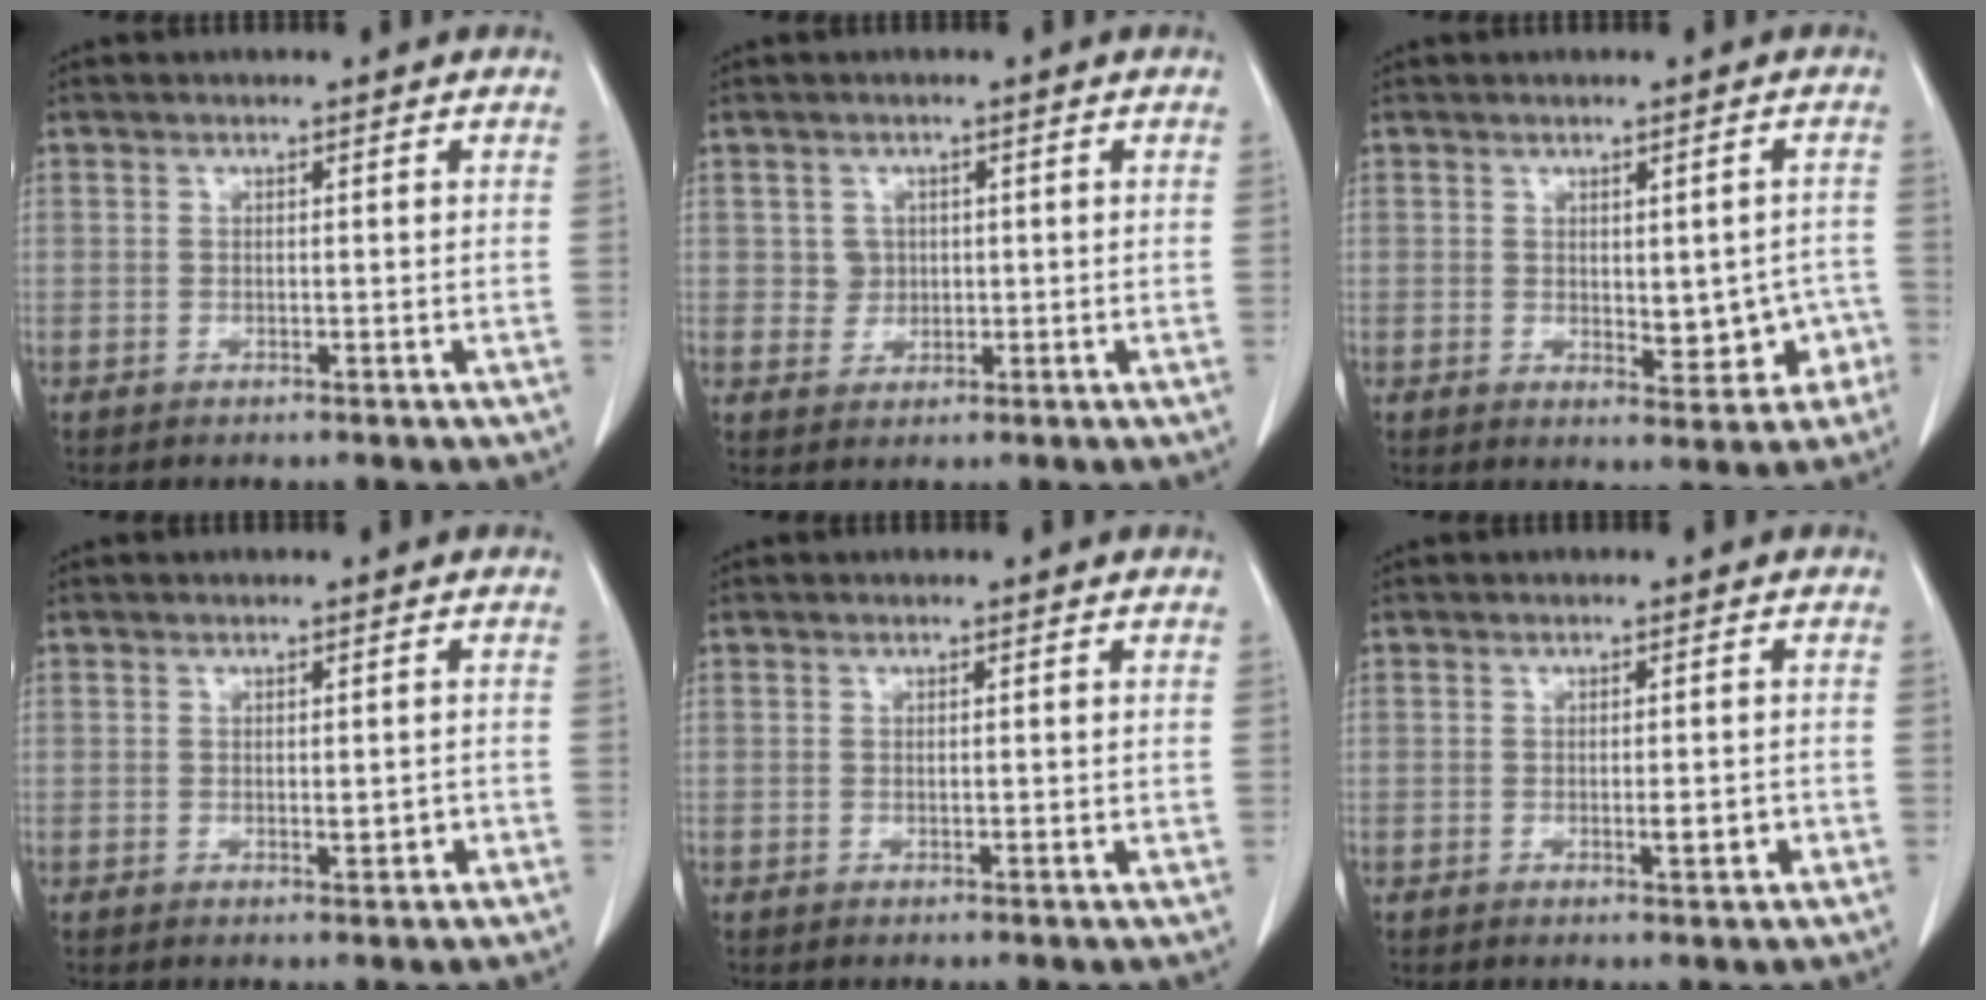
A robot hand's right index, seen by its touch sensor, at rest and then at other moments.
{"total": 2.3, "force": [0.4, 2.3, 0.3], "torque": [-0.002, 0.001, 0.009]}
{"total": 6.0, "force": [-1.3, 3.1, 5.0], "torque": [-0.048, 0.011, -0.005]}
{"total": 1.8, "force": [-0.5, 0.7, 1.6], "torque": [-0.022, 0.000, -0.004]}
{"total": 0.8, "force": [0.0, 0.2, 0.8], "torque": [-0.015, -0.002, 0.001]}
{"total": 2.5, "force": [-0.8, 0.5, 2.3], "torque": [-0.036, -0.001, -0.009]}